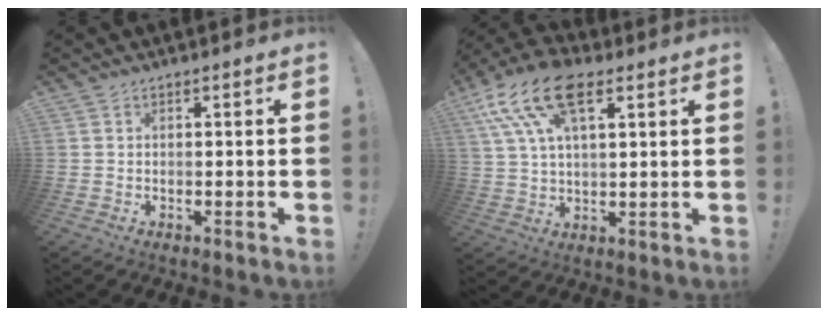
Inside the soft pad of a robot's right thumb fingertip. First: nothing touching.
{"total": 17.2, "force": [8.2, 8.5, 12.5], "torque": [-0.239, -0.024, 0.142]}